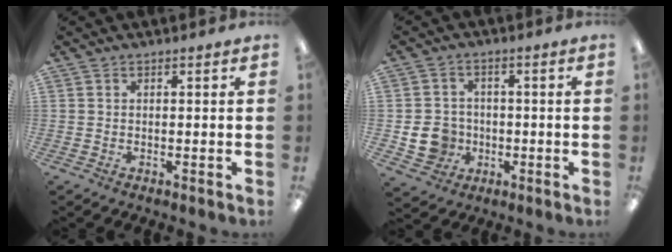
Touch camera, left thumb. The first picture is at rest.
{"total": 8.2, "force": [-1.8, 7.5, 3.0], "torque": [-0.077, 0.017, -0.026]}